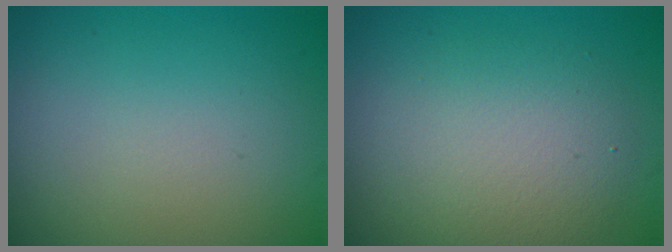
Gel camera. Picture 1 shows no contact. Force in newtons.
{"total": 4.4, "press": 4.4, "slide": 0.3}